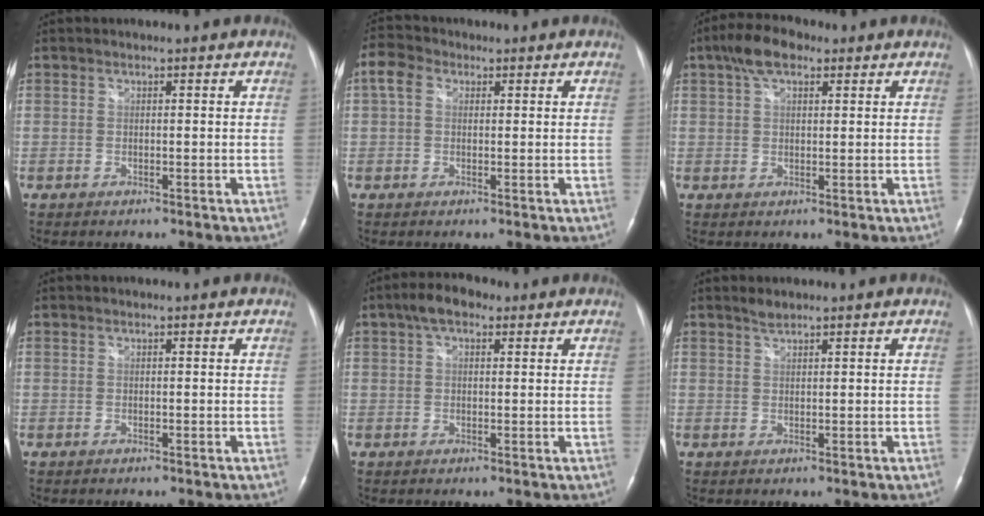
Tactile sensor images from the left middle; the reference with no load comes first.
{"total": 4.0, "force": [1.2, 2.9, 2.4], "torque": [-0.064, 0.028, 0.024]}
{"total": 5.9, "force": [3.4, 2.8, 3.9], "torque": [-0.080, 0.024, 0.060]}
{"total": 0.0}
{"total": 4.5, "force": [2.4, 2.3, 3.0], "torque": [-0.059, 0.023, 0.040]}
{"total": 1.2, "force": [1.2, 0.1, 0.4], "torque": [-0.013, 0.000, 0.026]}